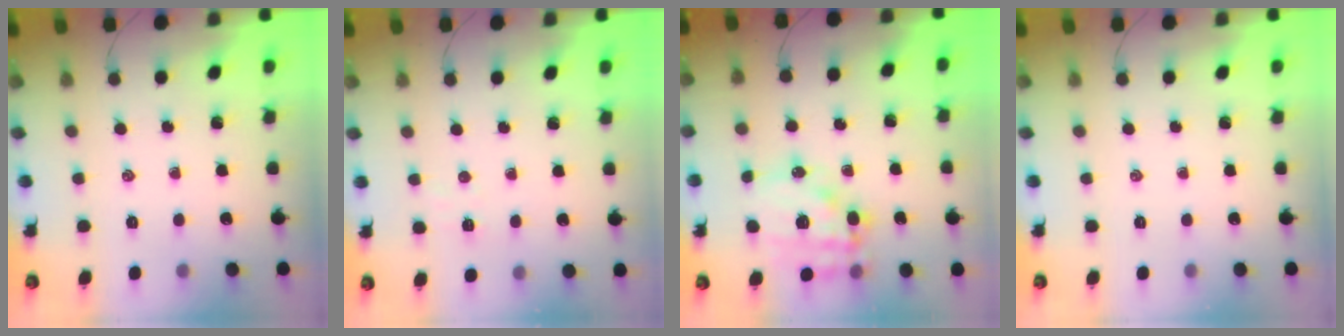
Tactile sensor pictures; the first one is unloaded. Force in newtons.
{"total": 4.0, "press": 3.9, "slide": 0.9}
{"total": 15.7, "press": 15.3, "slide": 3.6}
{"total": 0.0}